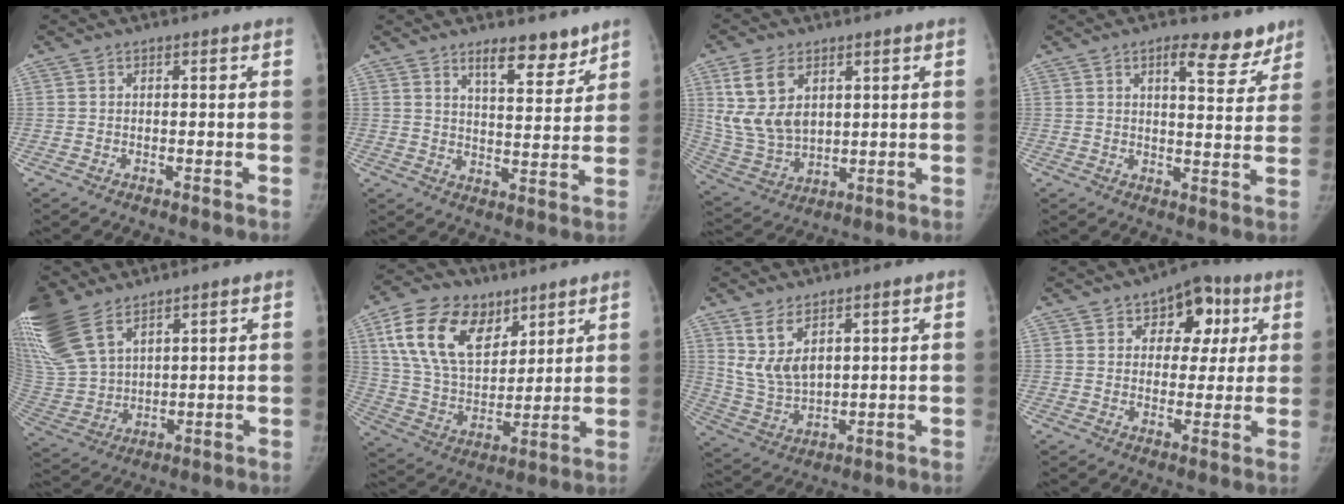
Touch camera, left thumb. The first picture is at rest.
{"total": 8.3, "force": [6.2, 2.8, 4.7], "torque": [-0.047, -0.047, 0.098]}
{"total": 12.6, "force": [4.8, 8.0, 8.4], "torque": [-0.154, -0.018, 0.114]}
{"total": 8.4, "force": [5.8, 3.4, 5.1], "torque": [-0.038, -0.033, 0.079]}
{"total": 19.7, "force": [12.3, 10.4, 11.4], "torque": [-0.285, -0.018, 0.251]}
{"total": 19.7, "force": [9.9, 12.2, 11.9], "torque": [-0.193, -0.029, 0.188]}
{"total": 8.6, "force": [4.4, 4.4, 6.0], "torque": [-0.106, -0.021, 0.104]}
{"total": 10.5, "force": [4.2, 7.0, 6.6], "torque": [-0.033, -0.007, 0.053]}